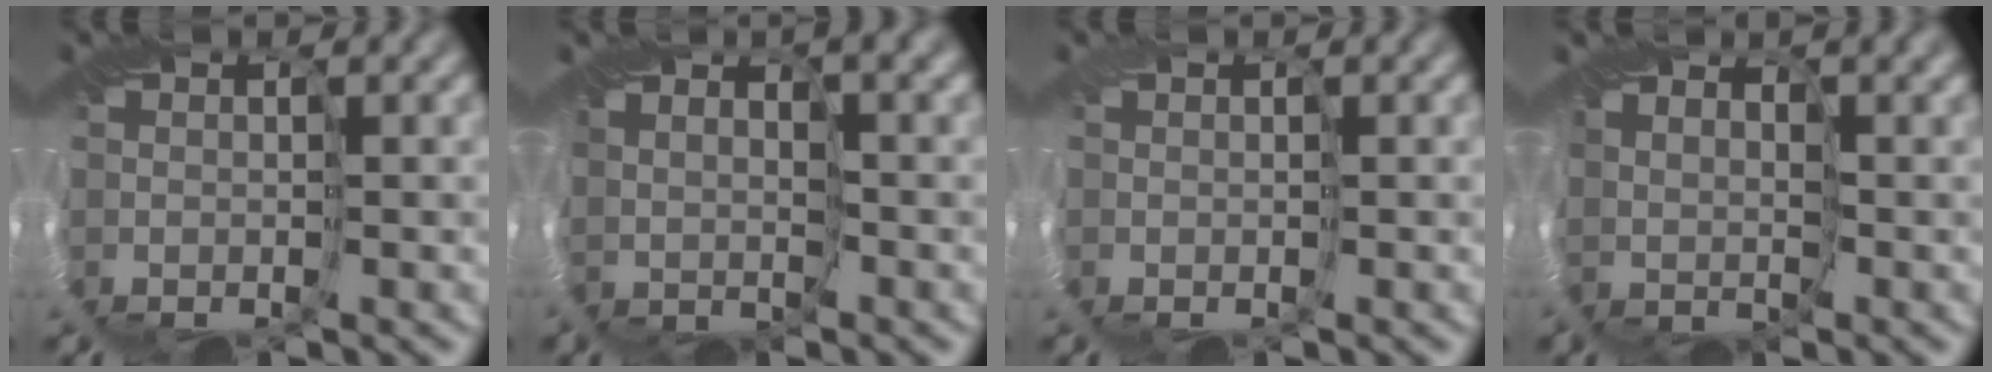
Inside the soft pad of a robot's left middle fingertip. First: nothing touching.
{"total": 3.1, "force": [2.5, 1.0, 1.5], "torque": [-0.029, 0.011, 0.048]}
{"total": 0.7, "force": [-0.1, 0.6, 0.3], "torque": [-0.014, -0.001, -0.006]}
{"total": 2.2, "force": [2.1, 0.6, 0.2], "torque": [-0.009, 0.006, 0.044]}